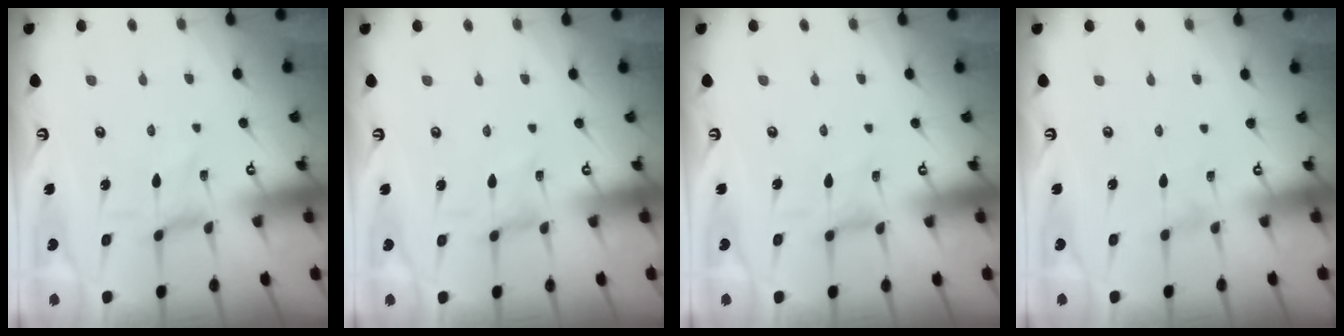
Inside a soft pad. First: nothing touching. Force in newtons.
{"total": 0.8, "press": 0.7, "slide": 0.2}
{"total": 0.8, "press": 0.7, "slide": 0.2}
{"total": 0.0}